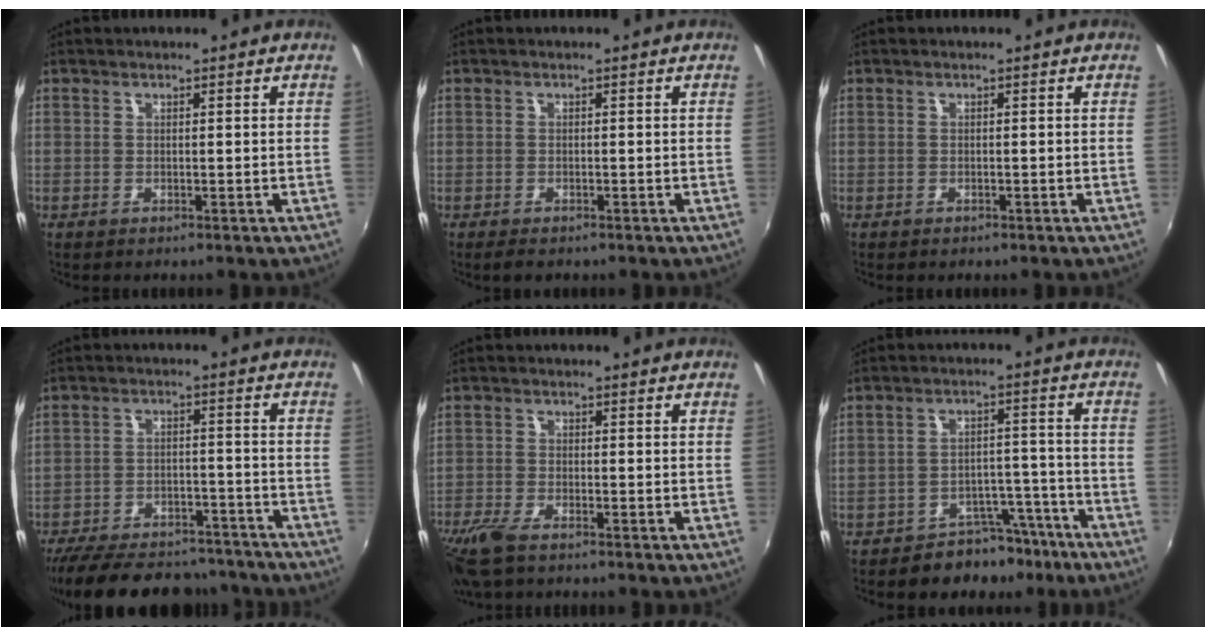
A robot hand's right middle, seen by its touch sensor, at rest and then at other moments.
{"total": 2.0, "force": [-1.5, 1.0, 0.8], "torque": [-0.018, -0.008, -0.025]}
{"total": 0.6, "force": [-0.5, 0.4, 0.1], "torque": [-0.005, -0.002, -0.006]}
{"total": 25.0, "force": [-21.2, 8.7, 10.0], "torque": [-0.210, 0.007, -0.286]}
{"total": 8.3, "force": [-6.1, 2.6, 5.1], "torque": [-0.134, -0.033, -0.120]}
{"total": 8.4, "force": [-6.9, 4.4, 1.8], "torque": [-0.023, 0.033, -0.087]}